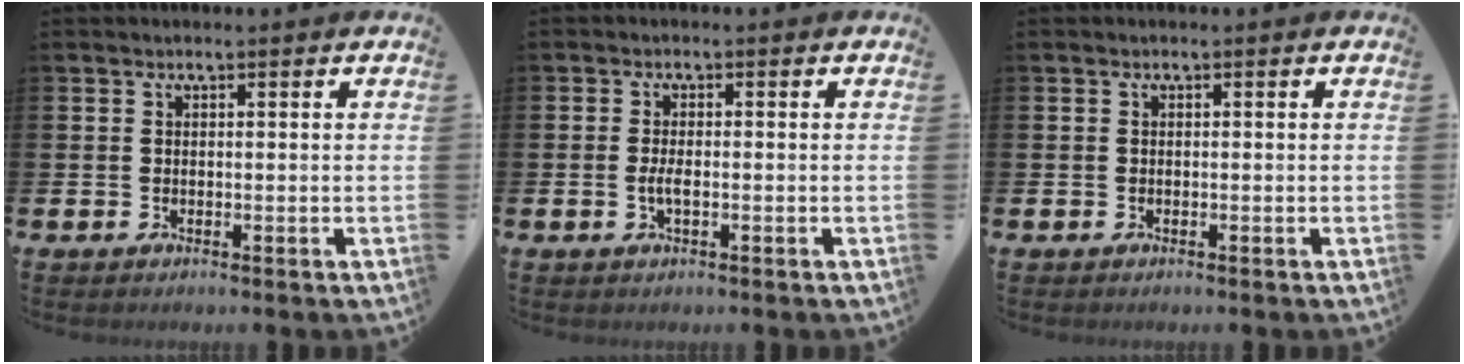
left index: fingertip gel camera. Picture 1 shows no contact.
{"total": 1.8, "force": [-0.3, 0.6, 1.7], "torque": [-0.032, 0.001, -0.006]}
{"total": 0.0}